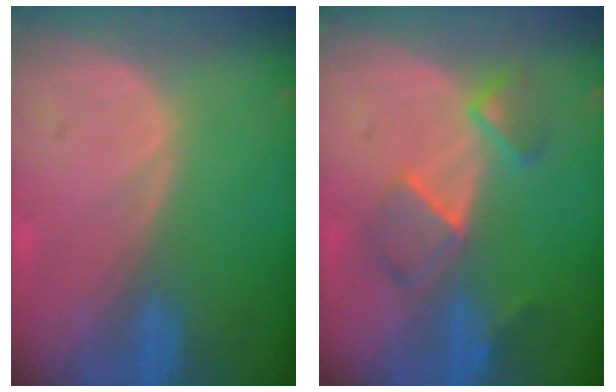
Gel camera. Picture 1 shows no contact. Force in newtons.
{"total": 5.5, "press": 5.2, "slide": 1.7}